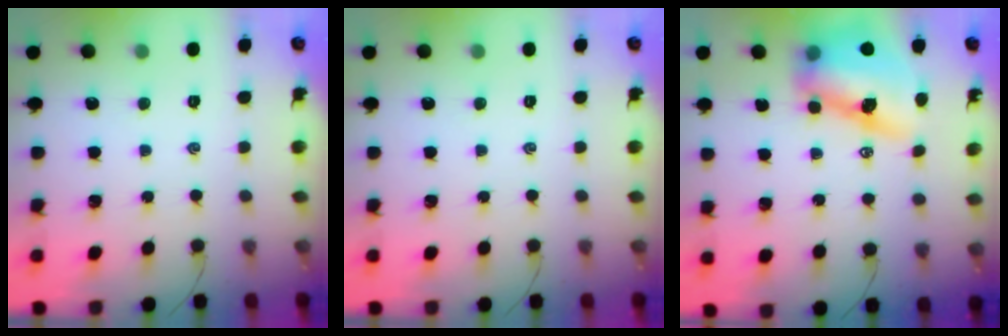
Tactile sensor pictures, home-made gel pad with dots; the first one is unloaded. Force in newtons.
{"total": 0.0}
{"total": 12.9, "press": 12.4, "slide": 3.6}